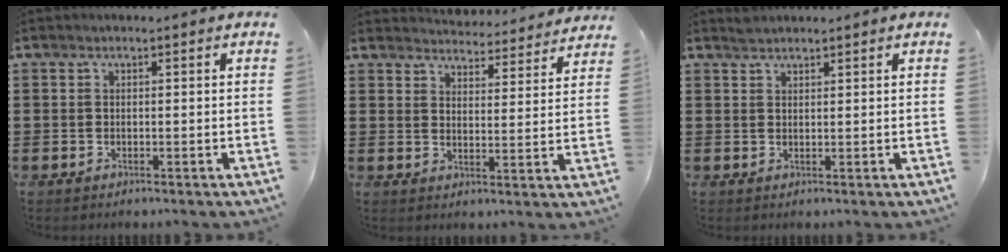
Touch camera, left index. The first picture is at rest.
{"total": 4.4, "force": [4.4, 0.0, 0.0], "torque": [-0.013, -0.033, 0.074]}
{"total": 1.4, "force": [1.4, 0.2, 0.2], "torque": [-0.006, 0.000, 0.027]}